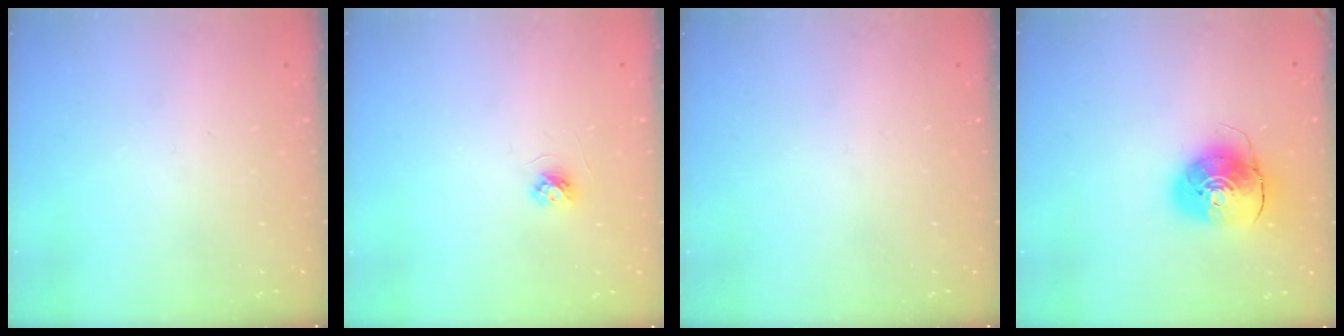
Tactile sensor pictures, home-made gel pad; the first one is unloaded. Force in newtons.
{"total": 3.8, "press": 3.7, "slide": 0.5}
{"total": 0.0}
{"total": 9.8, "press": 9.7, "slide": 1.4}